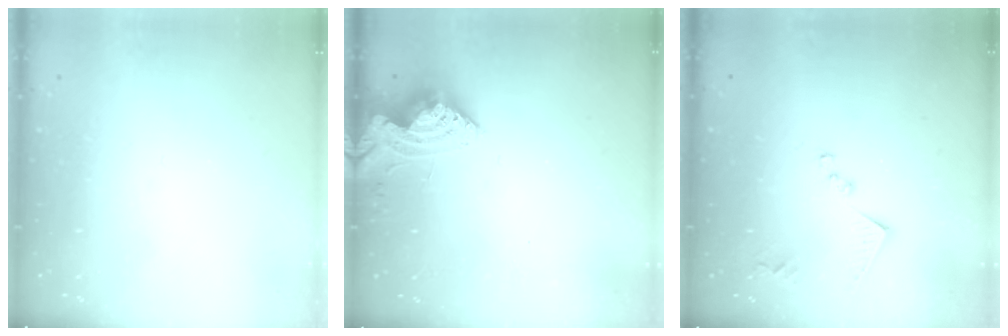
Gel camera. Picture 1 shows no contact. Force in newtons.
{"total": 9.3, "press": 9.3, "slide": 0.6}
{"total": 11.1, "press": 11.1, "slide": 0.9}